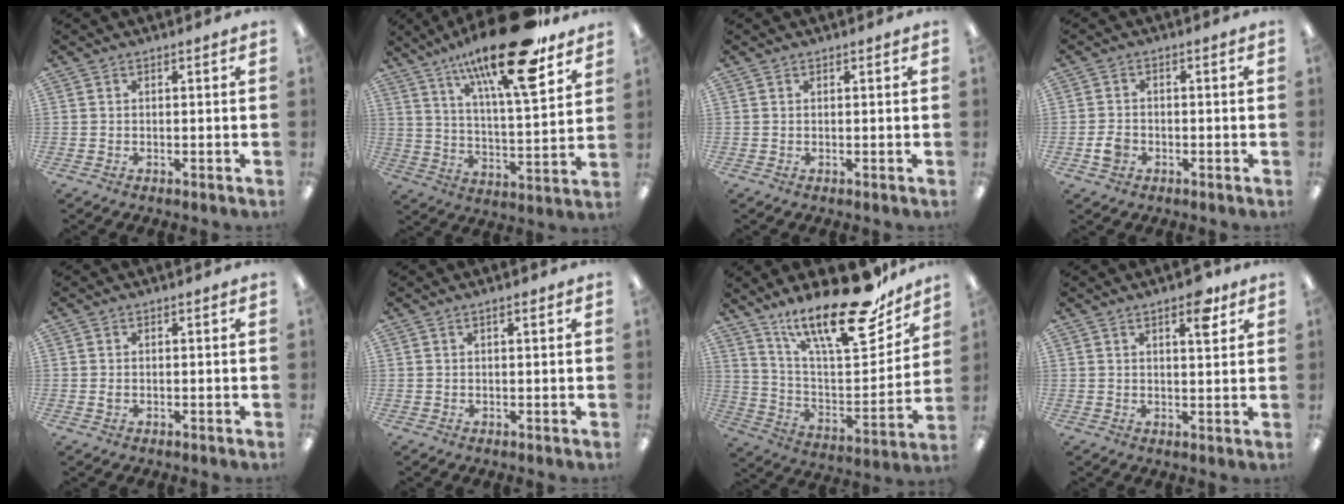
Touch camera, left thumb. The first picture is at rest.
{"total": 22.4, "force": [15.3, 5.7, 15.3], "torque": [-0.249, -0.088, 0.246]}
{"total": 0.5, "force": [0.4, 0.3, -0.1], "torque": [0.002, 0.001, 0.008]}
{"total": 3.3, "force": [-1.3, 2.6, 1.5], "torque": [-0.022, 0.006, -0.021]}
{"total": 0.7, "force": [0.0, 0.6, 0.4], "torque": [-0.009, 0.002, 0.000]}
{"total": 0.8, "force": [0.6, 0.2, 0.4], "torque": [-0.008, 0.001, 0.011]}
{"total": 24.3, "force": [17.8, 7.2, 14.9], "torque": [-0.222, -0.117, 0.295]}
{"total": 6.1, "force": [4.0, 2.3, 3.9], "torque": [-0.039, -0.021, 0.062]}